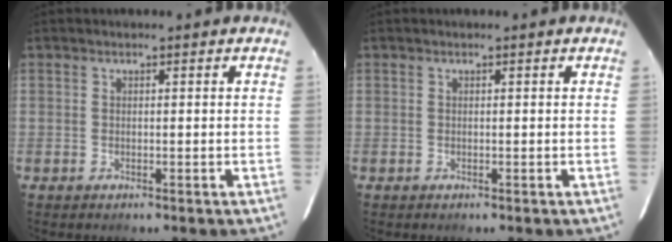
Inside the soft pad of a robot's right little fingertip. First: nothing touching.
{"total": 0.0}